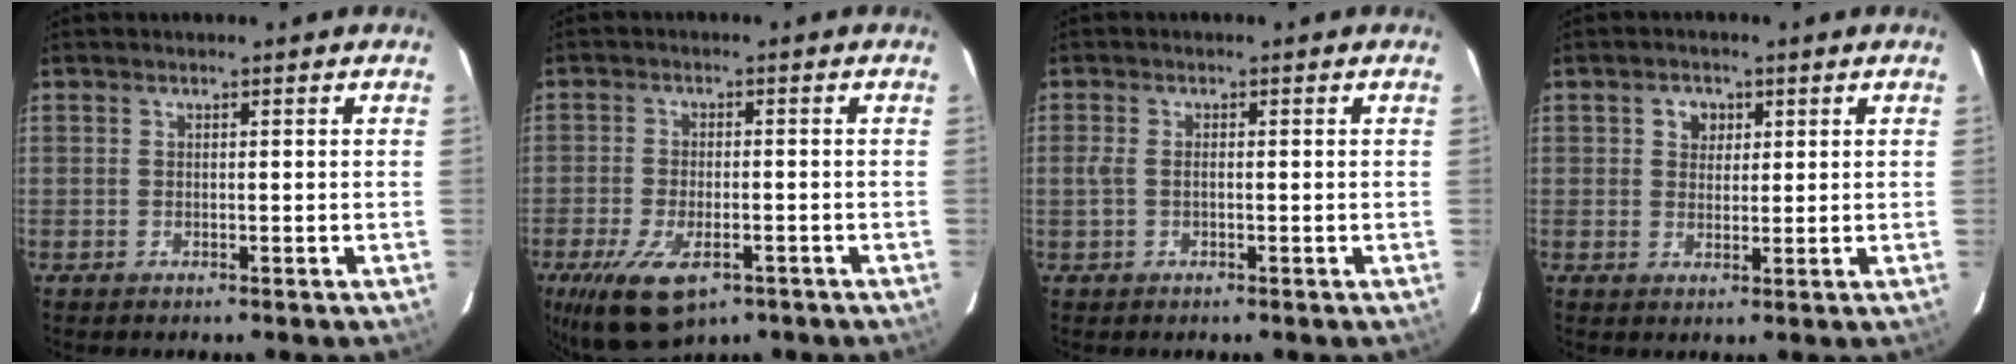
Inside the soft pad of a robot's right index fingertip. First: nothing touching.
{"total": 12.4, "force": [-6.9, 5.7, 8.5], "torque": [-0.188, -0.037, -0.112]}
{"total": 2.2, "force": [-0.3, 1.2, 1.8], "torque": [-0.038, -0.001, -0.006]}
{"total": 3.1, "force": [1.1, 2.7, 1.1], "torque": [-0.012, 0.009, 0.021]}